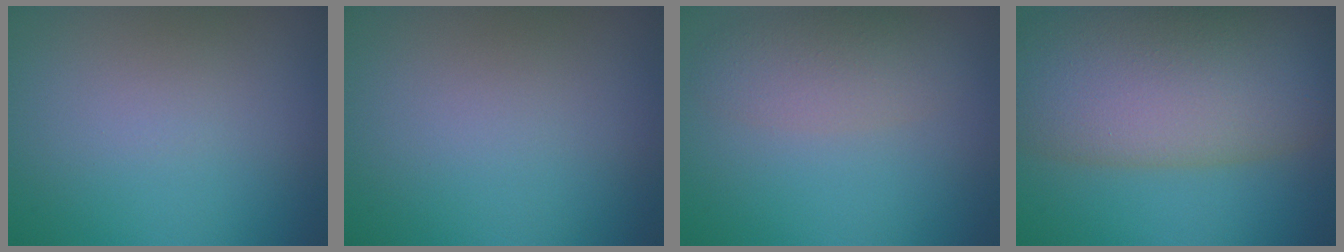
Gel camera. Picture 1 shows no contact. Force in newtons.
{"total": 0.0}
{"total": 3.0, "press": 3.0, "slide": 0.2}
{"total": 11.9, "press": 11.9, "slide": 0.8}